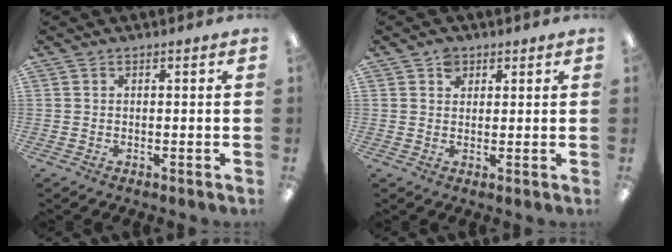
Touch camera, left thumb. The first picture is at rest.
{"total": 2.8, "force": [1.7, 2.1, 1.0], "torque": [-0.007, -0.006, 0.029]}